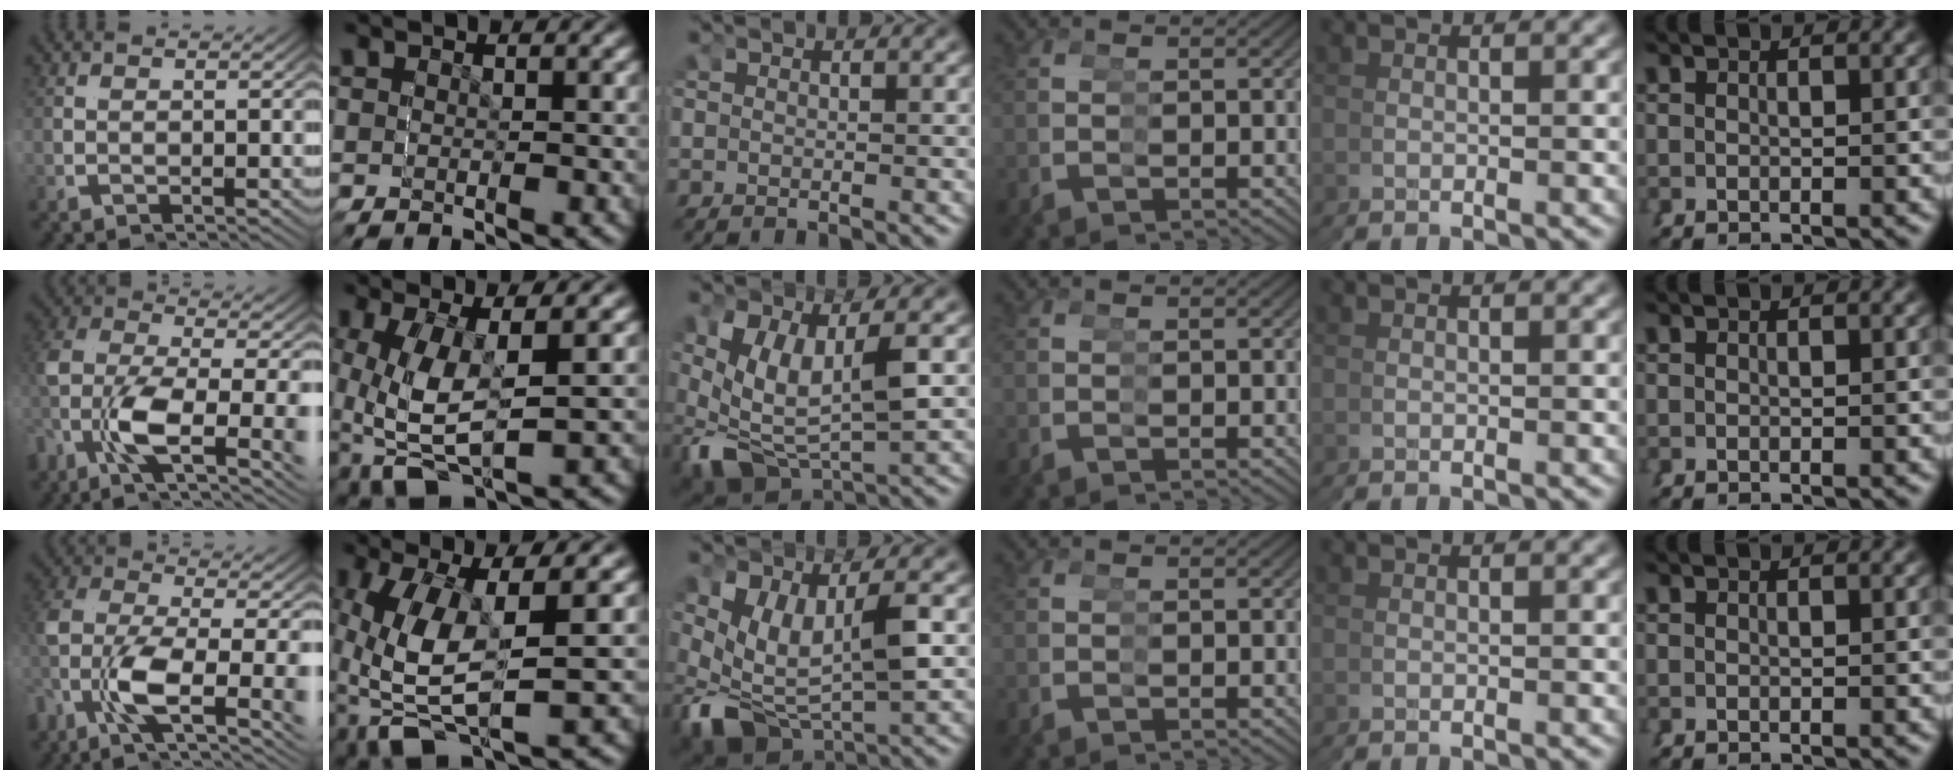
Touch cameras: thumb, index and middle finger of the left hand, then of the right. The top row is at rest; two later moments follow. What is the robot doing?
{"motion": "grasp_and_lifting", "object": "stress ball aka squeeze ball"}